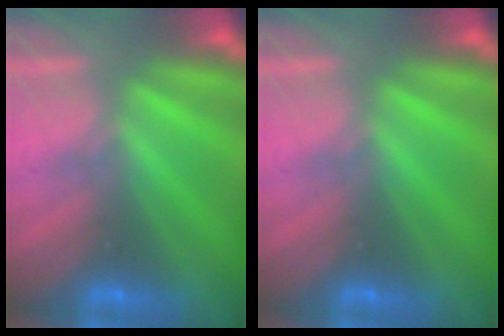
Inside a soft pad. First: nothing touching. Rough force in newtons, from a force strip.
{"total": 0.0}